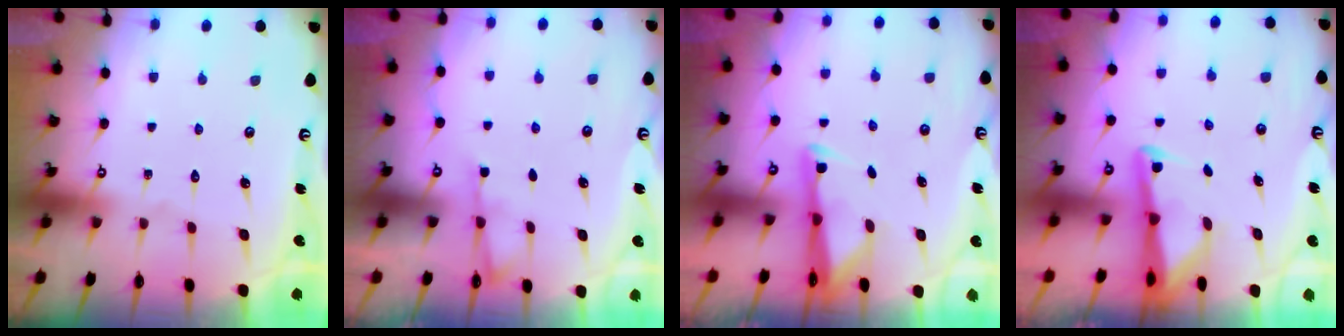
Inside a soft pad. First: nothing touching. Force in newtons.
{"total": 2.3, "press": 2.3, "slide": 0.4}
{"total": 2.6, "press": 2.5, "slide": 0.4}
{"total": 3.0, "press": 3.0, "slide": 0.3}